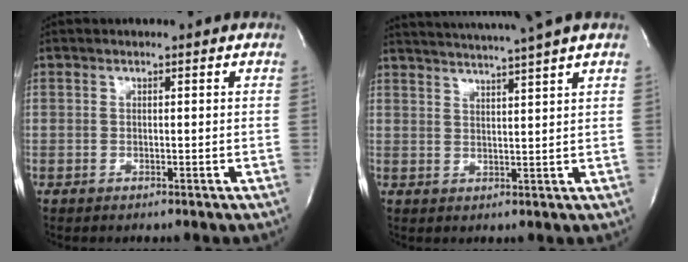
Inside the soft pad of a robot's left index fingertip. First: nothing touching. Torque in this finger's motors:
{"motor_torque": [0.81, -0.82, 0.35, 0.15]}